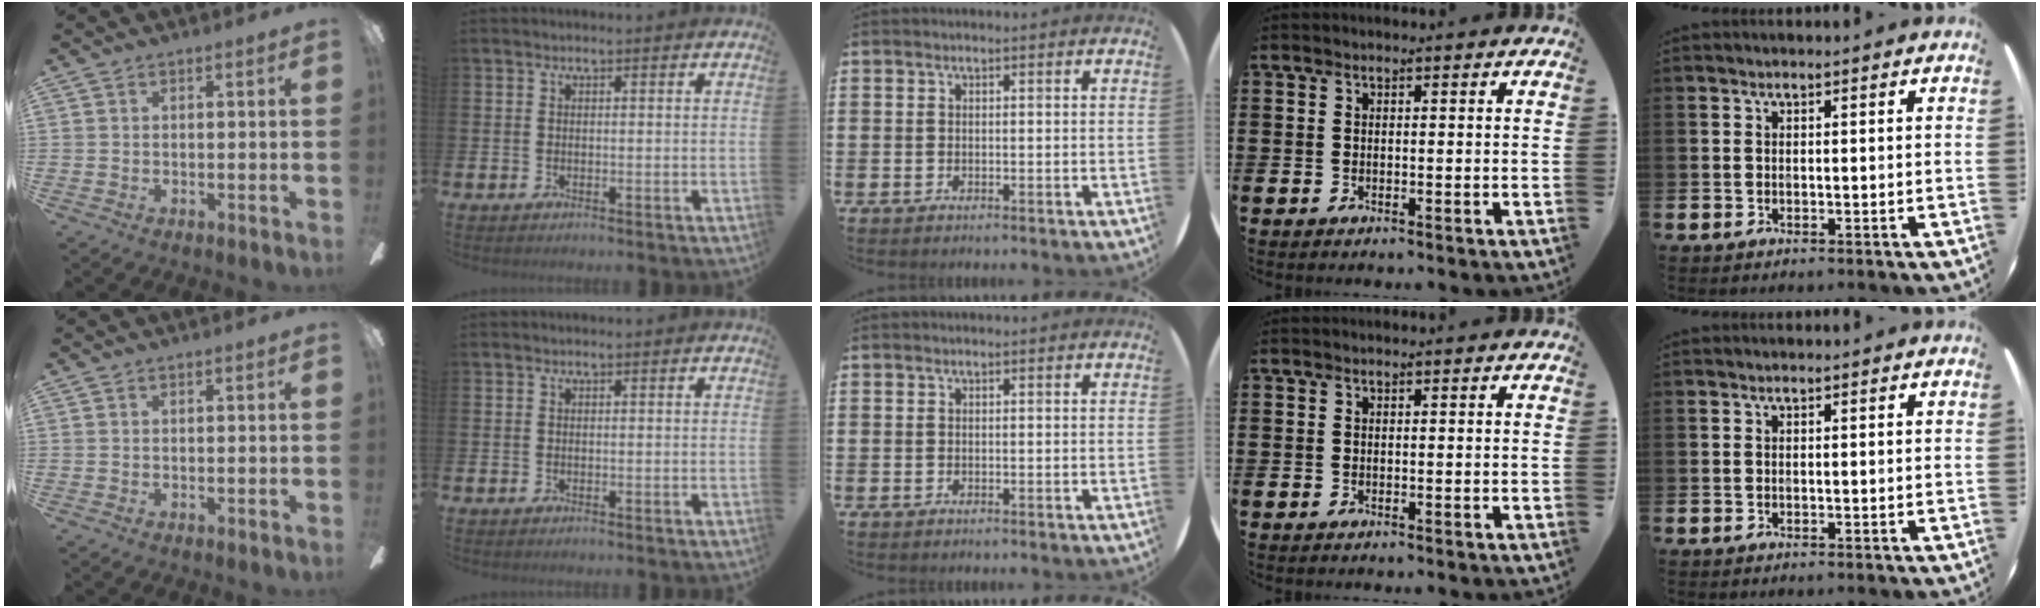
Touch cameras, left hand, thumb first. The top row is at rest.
{}